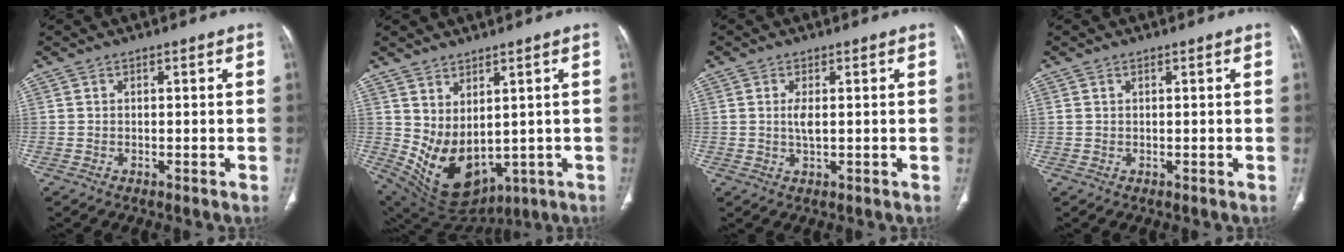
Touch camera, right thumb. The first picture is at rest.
{"total": 12.8, "force": [0.8, 7.9, 10.1], "torque": [-0.163, -0.024, 0.057]}
{"total": 2.4, "force": [0.3, 0.8, 2.2], "torque": [-0.050, -0.003, 0.008]}
{"total": 0.5, "force": [0.3, 0.3, 0.3], "torque": [-0.007, 0.007, 0.006]}